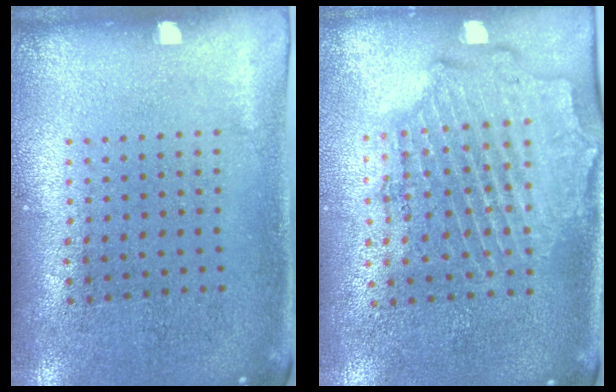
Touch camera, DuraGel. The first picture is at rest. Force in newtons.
{"total": 1.8, "press": 1.7, "slide": 0.8}